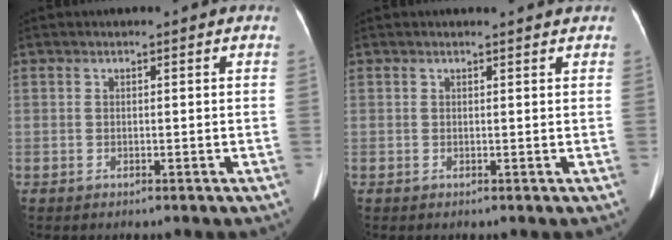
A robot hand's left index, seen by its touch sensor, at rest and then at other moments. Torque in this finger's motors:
{"motor_torque": [-0.43, -0.19, -0.38, -0.18]}